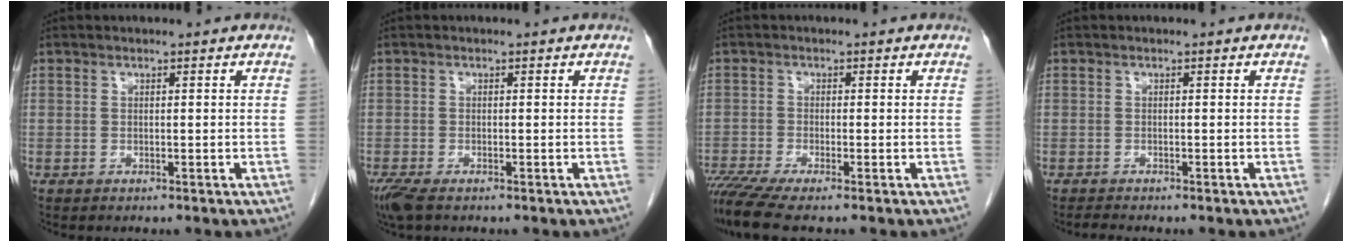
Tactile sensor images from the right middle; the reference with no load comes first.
{"total": 3.2, "force": [-2.3, 1.0, 2.1], "torque": [-0.049, -0.012, -0.040]}
{"total": 5.7, "force": [-4.5, -0.2, 3.5], "torque": [-0.067, -0.016, -0.082]}
{"total": 0.7, "force": [-0.6, -0.3, 0.0], "torque": [-0.011, -0.007, -0.012]}